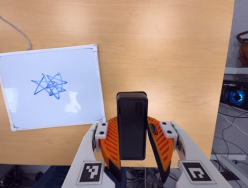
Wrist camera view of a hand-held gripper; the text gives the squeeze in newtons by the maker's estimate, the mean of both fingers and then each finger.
{"total": 5.4, "left": 5.0, "right": 5.8}